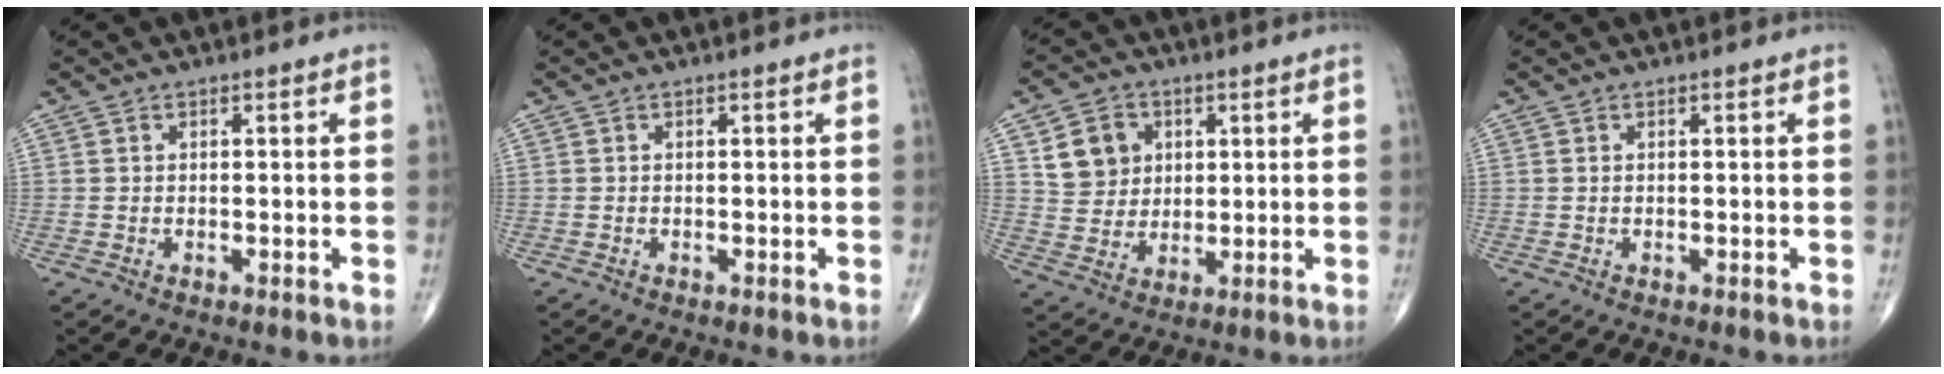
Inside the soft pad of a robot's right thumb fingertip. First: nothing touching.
{"total": 0.0}
{"total": 8.5, "force": [3.0, 7.3, 3.3], "torque": [-0.026, -0.011, 0.058]}
{"total": 0.0}